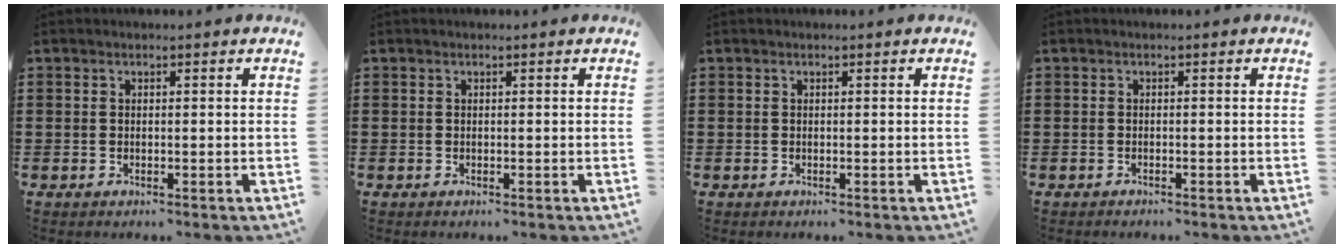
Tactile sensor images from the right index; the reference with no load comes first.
{"total": 0.0}
{"total": 0.0}
{"total": 0.0}